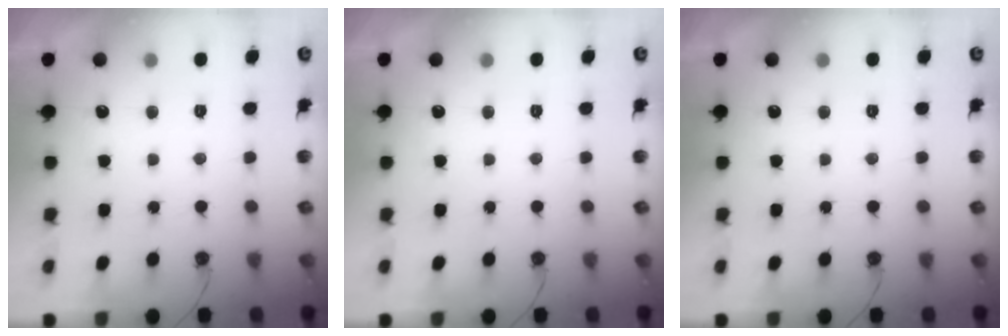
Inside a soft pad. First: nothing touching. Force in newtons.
{"total": 0.0}
{"total": 0.0}